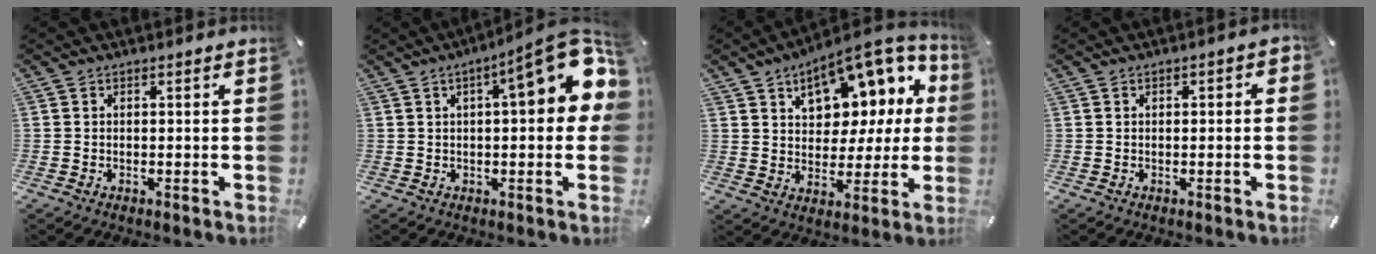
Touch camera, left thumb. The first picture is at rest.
{"total": 17.3, "force": [6.0, 5.2, 15.4], "torque": [-0.186, -0.043, 0.085]}
{"total": 15.0, "force": [8.0, 9.2, 8.8], "torque": [-0.120, -0.054, 0.137]}
{"total": 1.8, "force": [-0.4, 0.8, 1.5], "torque": [-0.025, 0.004, -0.008]}